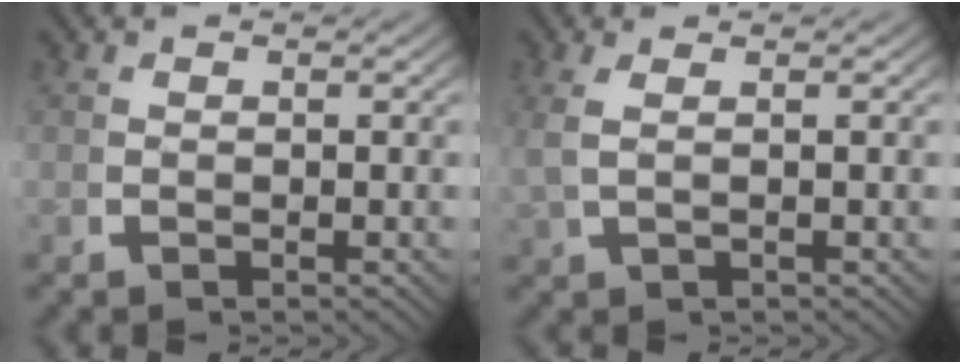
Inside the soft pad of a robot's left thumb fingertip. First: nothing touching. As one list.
[{"total": 1.9, "force": [0.7, 0.4, 1.7], "torque": [-0.050, 0.001, 0.022]}]